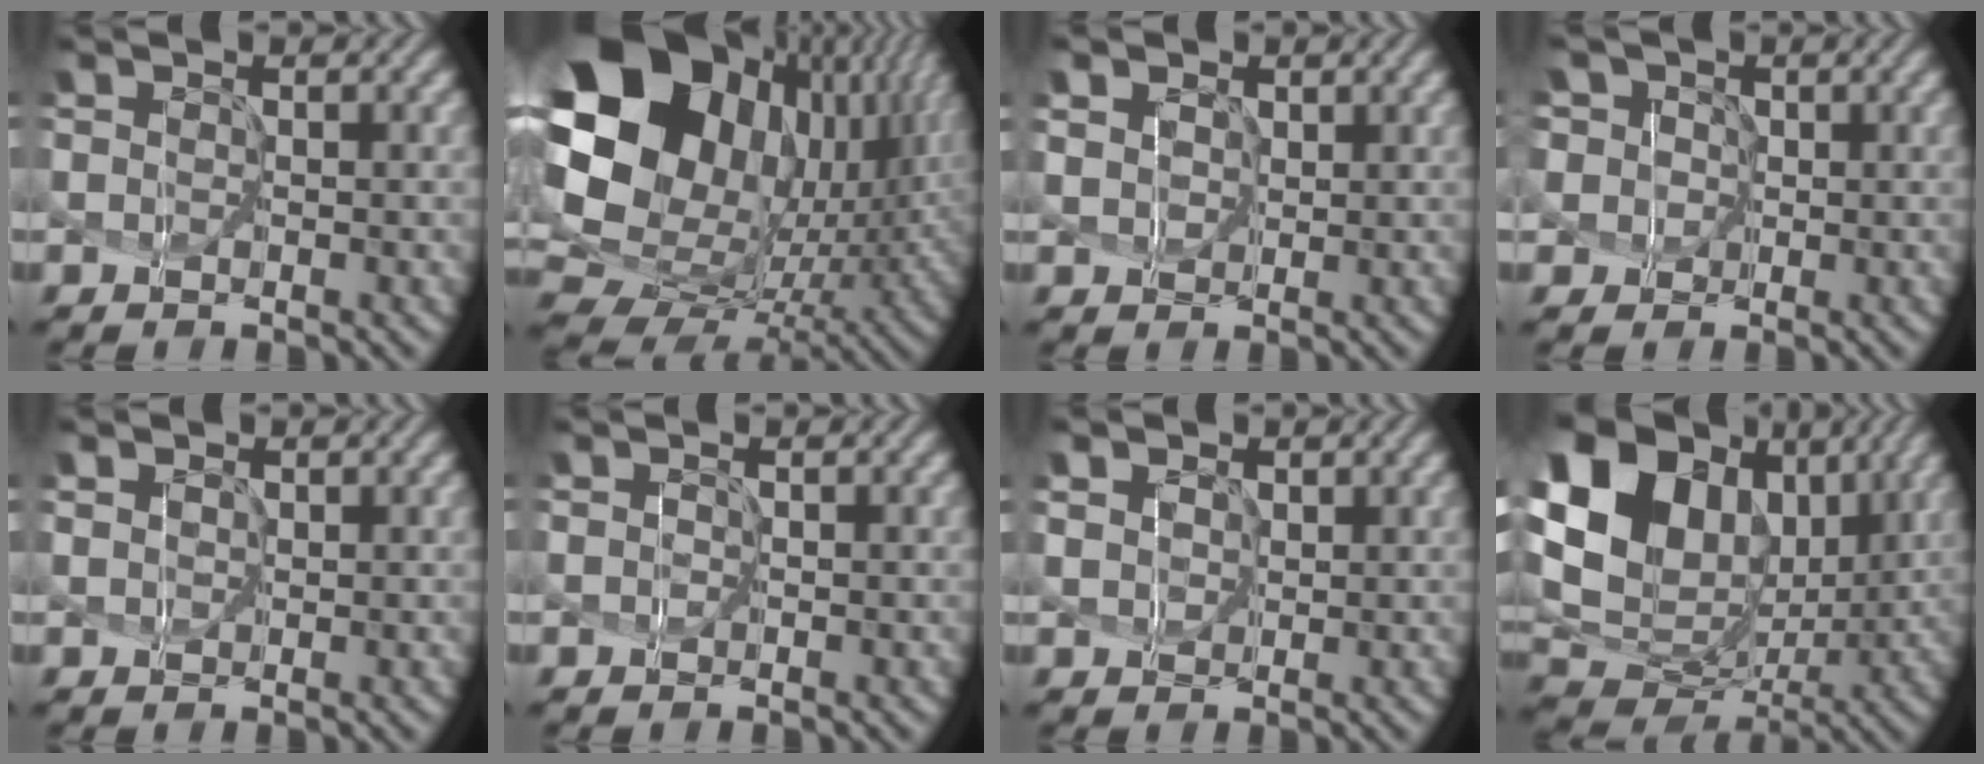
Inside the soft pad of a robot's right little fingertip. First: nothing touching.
{"total": 21.8, "force": [5.7, 16.0, 13.6], "torque": [-0.321, -0.004, 0.121]}
{"total": 6.0, "force": [3.2, 4.3, 2.9], "torque": [-0.063, 0.020, 0.032]}
{"total": 7.8, "force": [3.1, 6.3, 3.4], "torque": [-0.065, 0.041, 0.016]}
{"total": 2.7, "force": [1.4, 2.0, 1.3], "torque": [-0.014, 0.020, -0.001]}
{"total": 0.0}
{"total": 5.4, "force": [2.9, 3.8, 2.6], "torque": [-0.057, 0.019, 0.026]}
{"total": 19.4, "force": [6.0, 14.2, 11.7], "torque": [-0.267, 0.039, 0.125]}